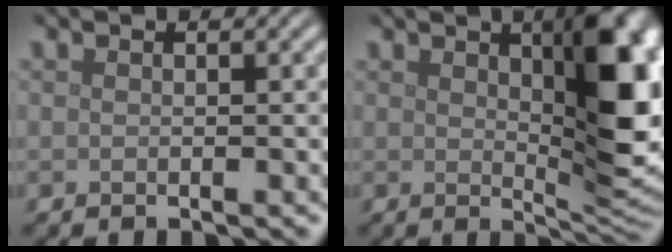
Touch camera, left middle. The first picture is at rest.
{"total": 9.7, "force": [2.5, 3.6, 8.6], "torque": [-0.116, -0.004, 0.048]}